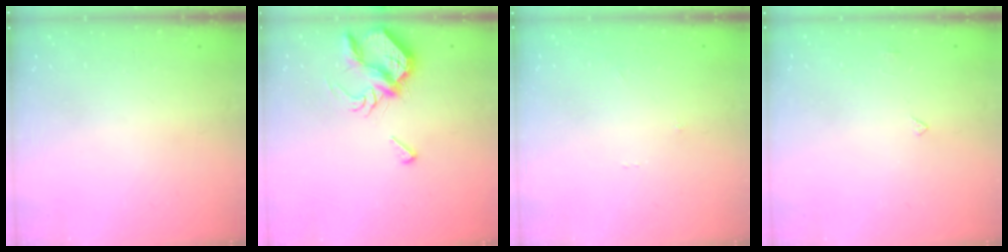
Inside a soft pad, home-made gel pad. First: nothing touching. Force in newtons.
{"total": 7.1, "press": 7.0, "slide": 1.1}
{"total": 0.0}
{"total": 2.5, "press": 2.5, "slide": 0.3}